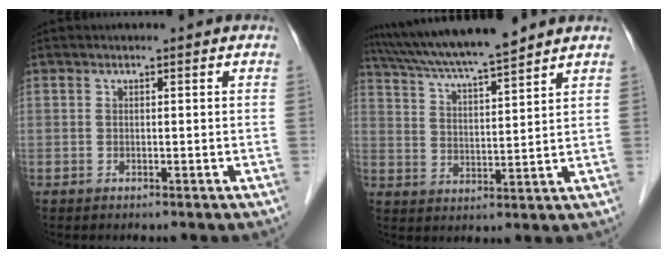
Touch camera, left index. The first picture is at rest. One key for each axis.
{"total": 12.7, "fx": 11.3, "fy": -0.4, "fz": 5.9, "tx": -0.111, "ty": 0.017, "tz": 0.190}